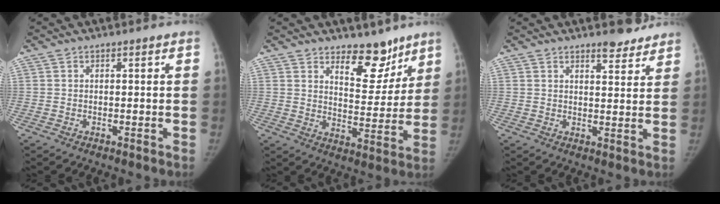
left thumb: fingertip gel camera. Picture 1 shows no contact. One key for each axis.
{"total": 9.9, "fx": 7.3, "fy": 4.7, "fz": 4.7, "tx": -0.032, "ty": -0.058, "tz": 0.118}
{"total": 4.6, "fx": 3.9, "fy": 1.6, "fz": 1.9, "tx": -0.003, "ty": -0.028, "tz": 0.055}